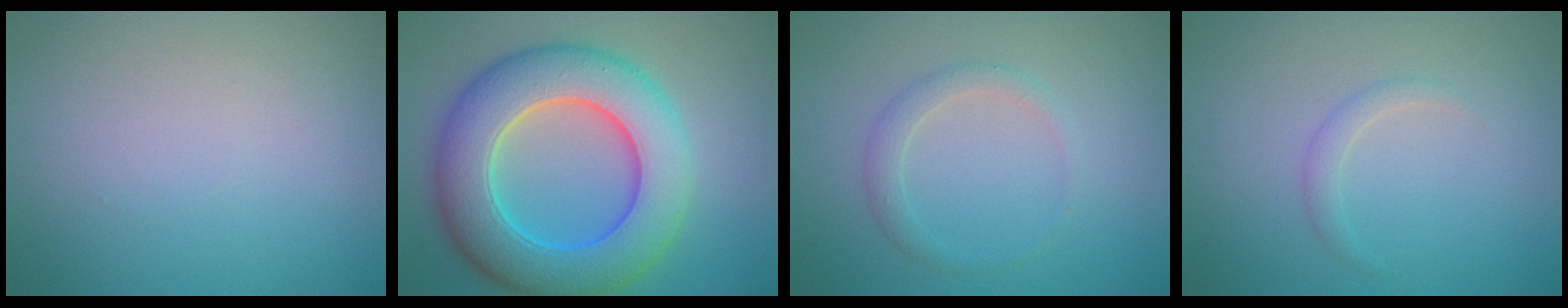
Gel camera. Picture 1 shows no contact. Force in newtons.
{"total": 10.8, "press": 10.7, "slide": 0.7}
{"total": 1.6, "press": 1.6, "slide": 0.1}
{"total": 1.1, "press": 1.1, "slide": 0.1}